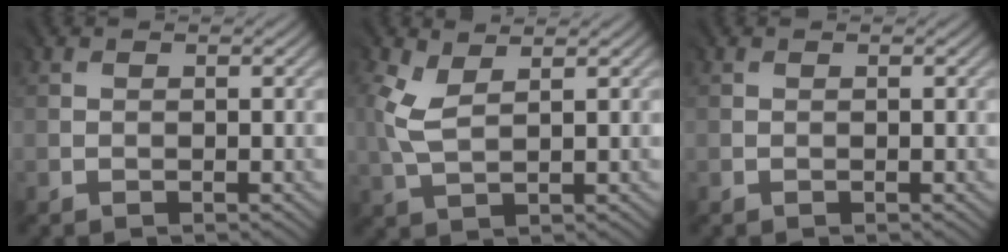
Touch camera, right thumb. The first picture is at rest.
{"total": 3.1, "force": [1.5, 1.4, 2.3], "torque": [-0.076, 0.004, 0.038]}
{"total": 0.0}